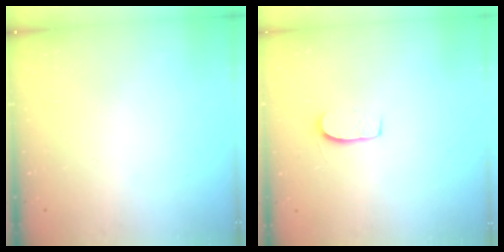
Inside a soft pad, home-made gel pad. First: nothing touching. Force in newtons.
{"total": 7.1, "press": 7.1, "slide": 0.6}